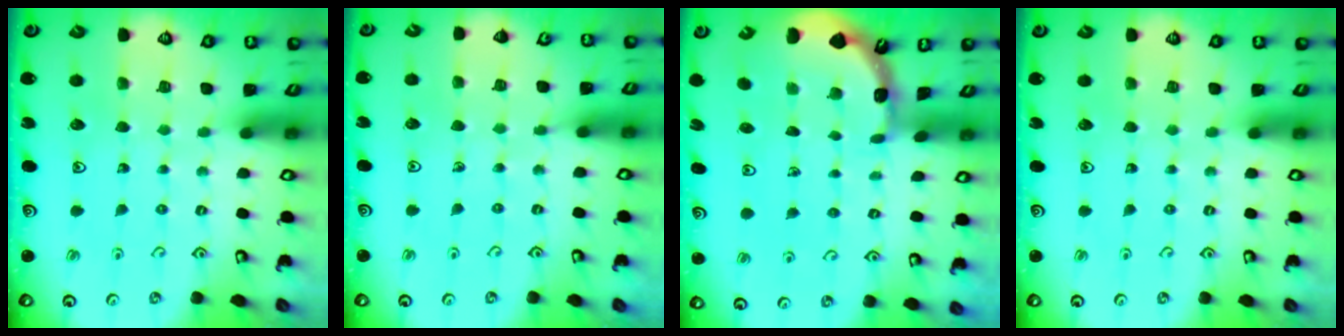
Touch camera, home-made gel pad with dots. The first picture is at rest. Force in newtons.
{"total": 4.4, "press": 4.1, "slide": 1.3}
{"total": 1.7, "press": 1.6, "slide": 0.1}
{"total": 0.0}